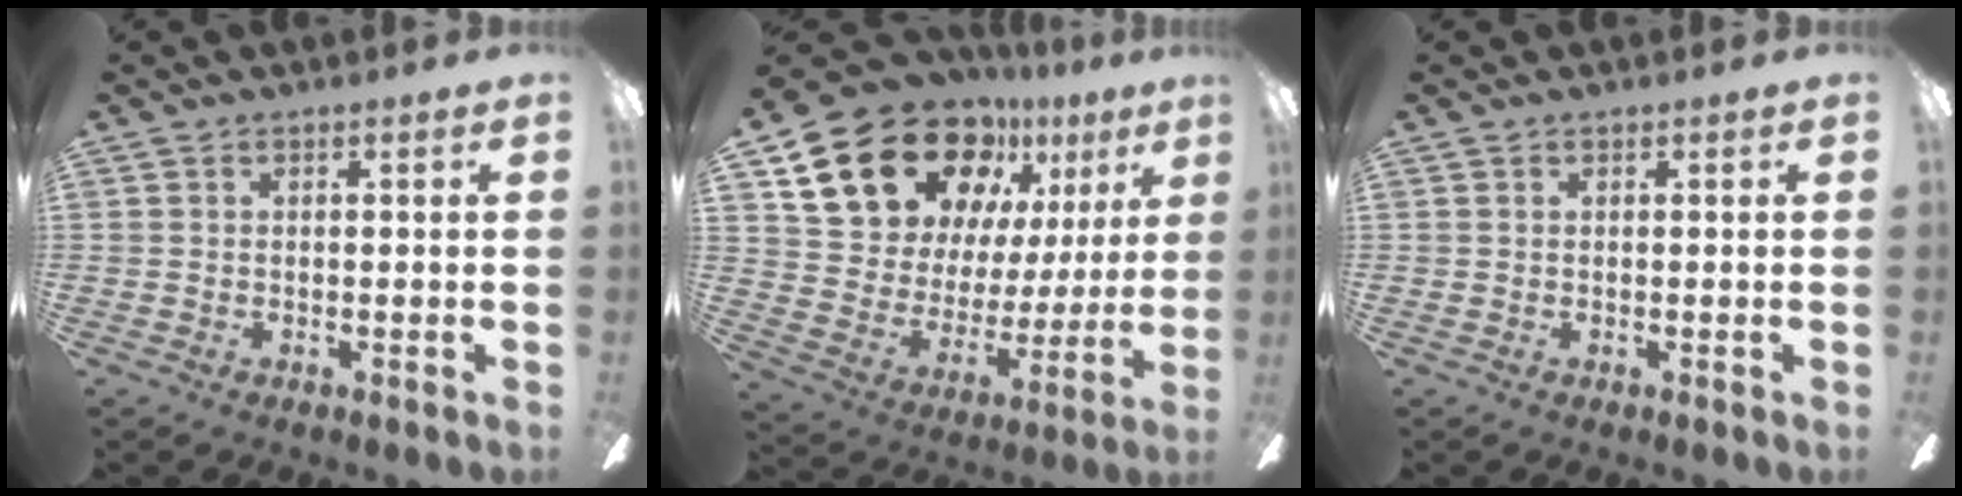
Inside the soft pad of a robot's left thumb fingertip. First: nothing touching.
{"total": 22.0, "force": [14.0, 13.2, 10.8], "torque": [-0.188, -0.076, 0.267]}
{"total": 0.0}